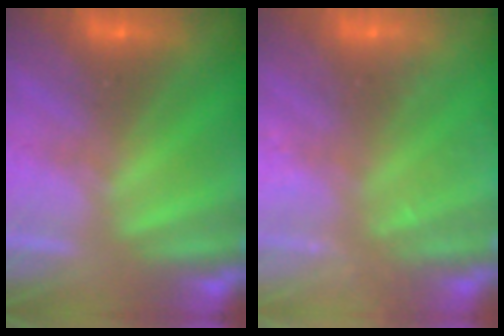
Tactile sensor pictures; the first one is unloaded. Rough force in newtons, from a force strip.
{"total": 2.7}